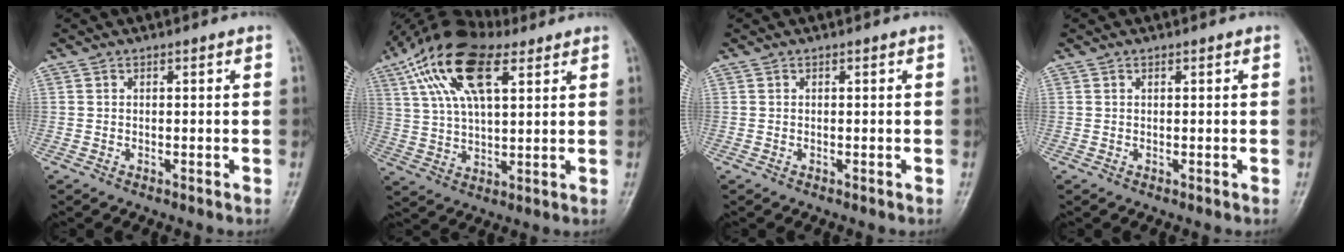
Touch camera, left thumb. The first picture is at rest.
{"total": 17.5, "force": [8.4, 7.8, 13.2], "torque": [-0.240, 0.004, 0.151]}
{"total": 0.0}
{"total": 0.5, "force": [0.3, 0.3, 0.3], "torque": [-0.006, 0.000, 0.004]}